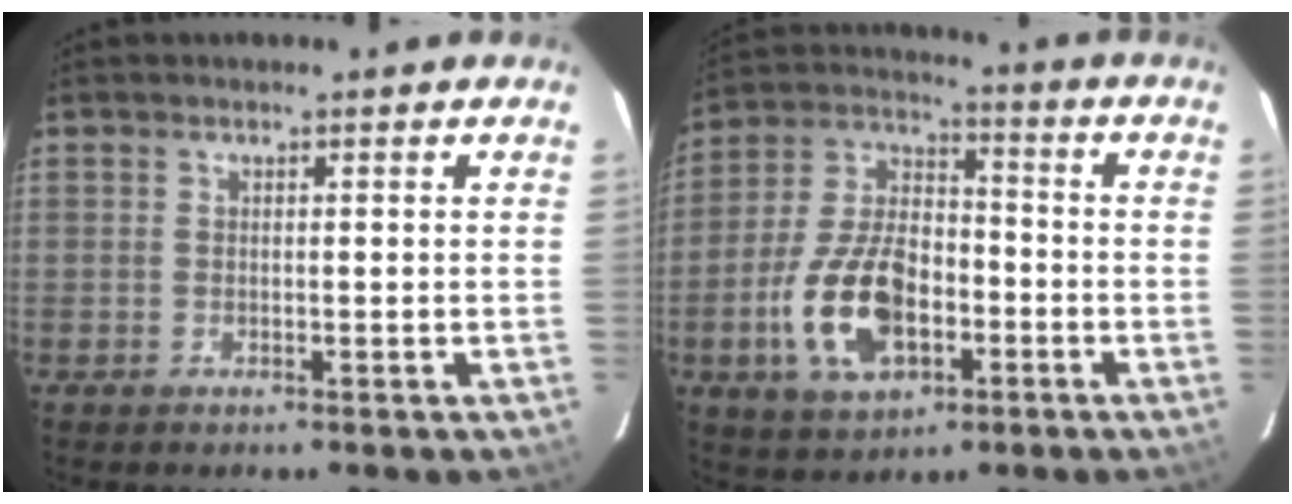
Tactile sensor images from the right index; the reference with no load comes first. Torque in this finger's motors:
{"motor_torque": [2.01, -0.13, 0.51, 0.14]}